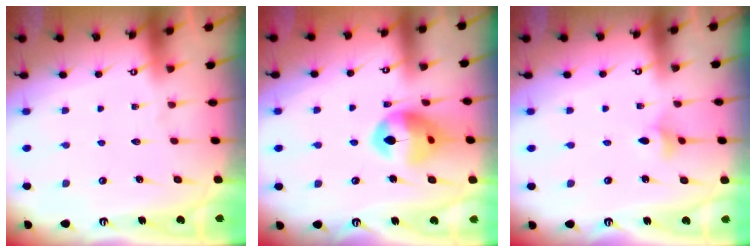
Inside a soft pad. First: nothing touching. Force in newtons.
{"total": 13.9, "press": 13.7, "slide": 2.1}
{"total": 2.9, "press": 2.9, "slide": 0.5}